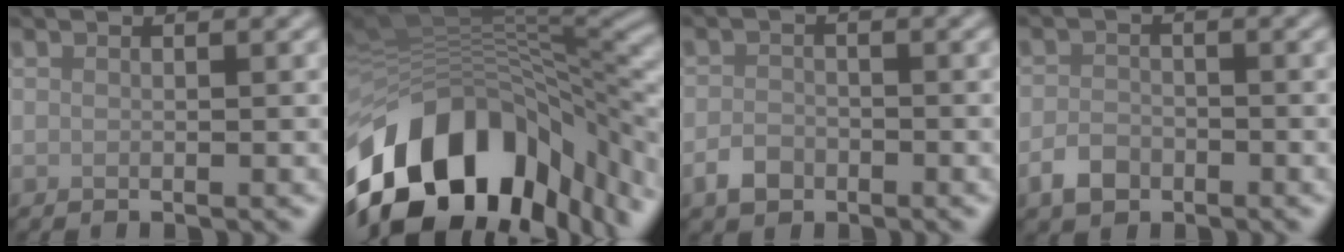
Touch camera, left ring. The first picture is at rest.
{"total": 16.1, "force": [-6.2, 9.7, 11.2], "torque": [-0.196, -0.021, -0.092]}
{"total": 2.1, "force": [-1.2, 1.4, 0.9], "torque": [-0.013, 0.002, -0.028]}
{"total": 2.4, "force": [-1.4, 1.6, 1.1], "torque": [-0.017, 0.003, -0.032]}